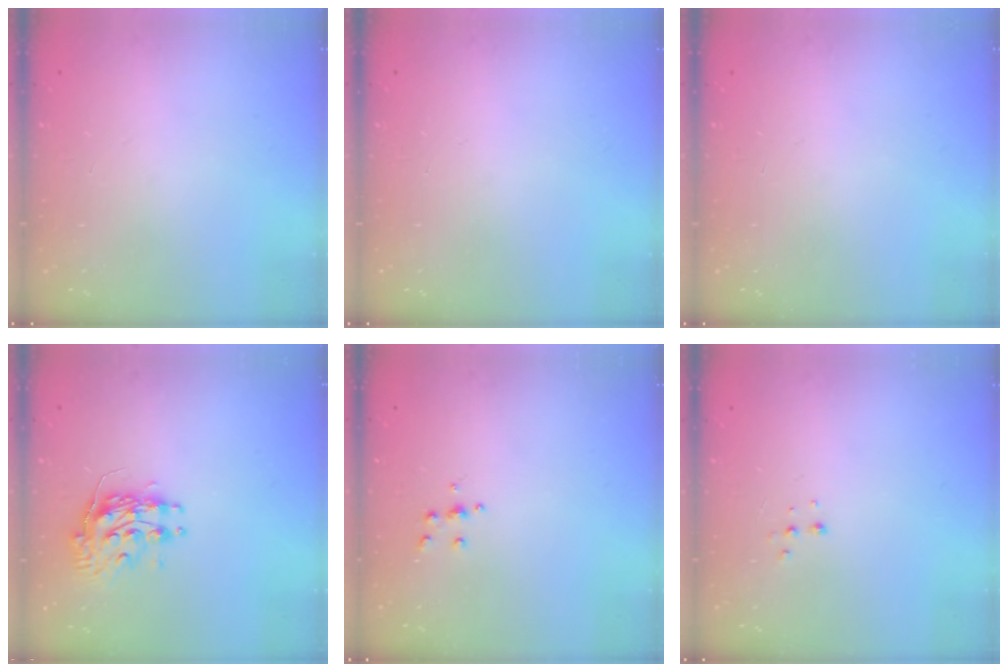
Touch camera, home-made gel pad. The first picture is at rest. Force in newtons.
{"total": 0.0}
{"total": 0.0}
{"total": 9.8, "press": 9.7, "slide": 0.8}
{"total": 4.3, "press": 4.3, "slide": 0.5}
{"total": 4.2, "press": 4.2, "slide": 0.6}